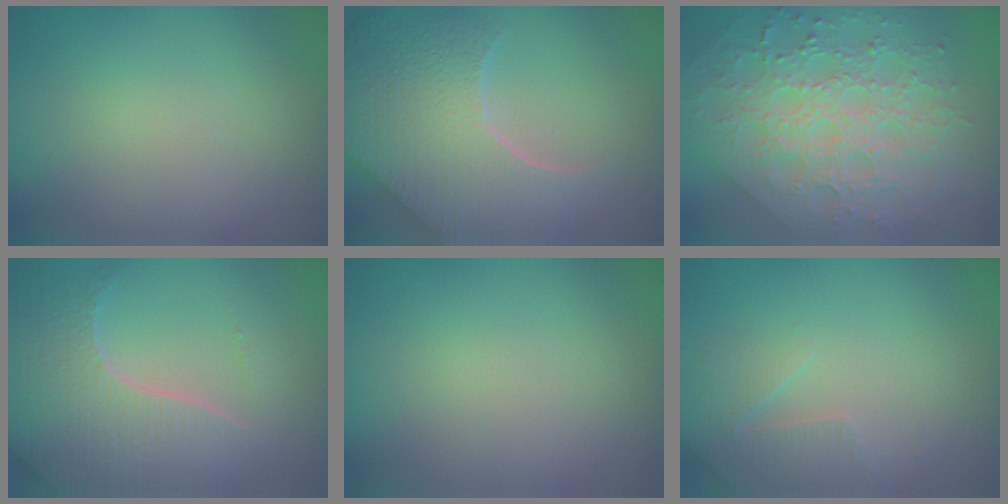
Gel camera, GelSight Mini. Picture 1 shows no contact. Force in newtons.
{"total": 9.0, "press": 6.3, "slide": 6.4}
{"total": 8.4, "press": 6.1, "slide": 5.8}
{"total": 6.2, "press": 6.0, "slide": 1.5}
{"total": 0.0}
{"total": 2.3, "press": 2.2, "slide": 0.6}